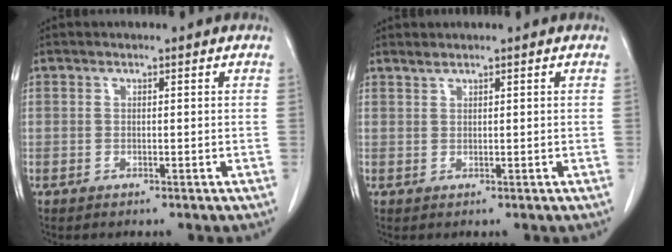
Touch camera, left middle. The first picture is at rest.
{"total": 0.7, "force": [0.7, -0.1, 0.1], "torque": [-0.005, 0.002, 0.018]}